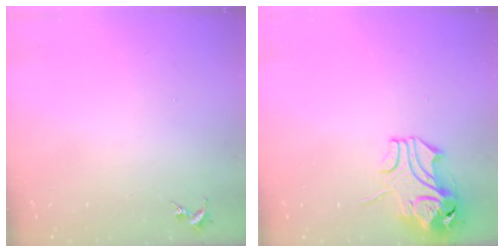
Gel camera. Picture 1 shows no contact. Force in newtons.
{"total": 10.6, "press": 10.5, "slide": 1.8}